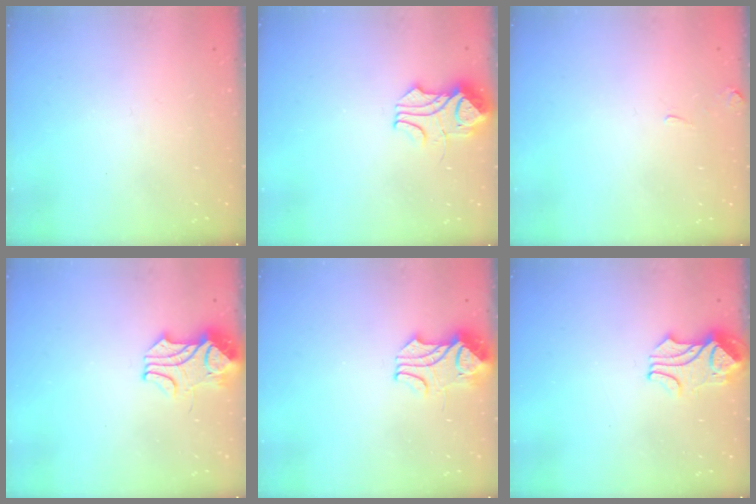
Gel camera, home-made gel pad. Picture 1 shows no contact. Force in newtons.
{"total": 4.1, "press": 4.0, "slide": 0.7}
{"total": 1.1, "press": 1.0, "slide": 0.5}
{"total": 2.5, "press": 2.3, "slide": 1.0}
{"total": 2.2, "press": 2.0, "slide": 0.9}
{"total": 2.1, "press": 2.0, "slide": 0.6}